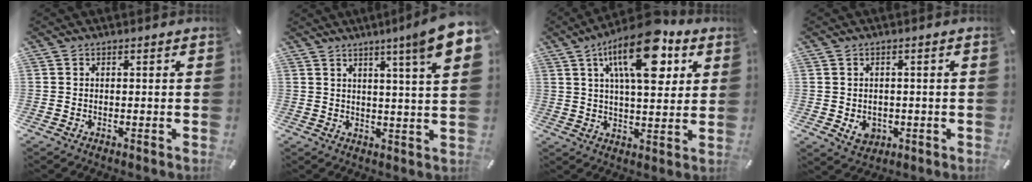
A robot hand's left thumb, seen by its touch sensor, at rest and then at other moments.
{"total": 11.0, "force": [5.9, 0.2, 9.3], "torque": [-0.135, -0.037, 0.088]}
{"total": 18.7, "force": [8.7, 8.1, 14.4], "torque": [-0.221, -0.022, 0.138]}
{"total": 4.1, "force": [-0.8, 3.7, 1.6], "torque": [-0.017, -0.001, -0.014]}